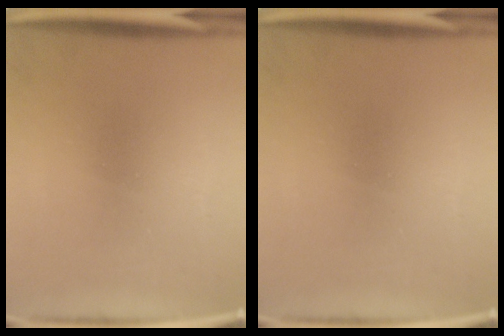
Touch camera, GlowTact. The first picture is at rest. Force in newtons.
{"total": 0.0}